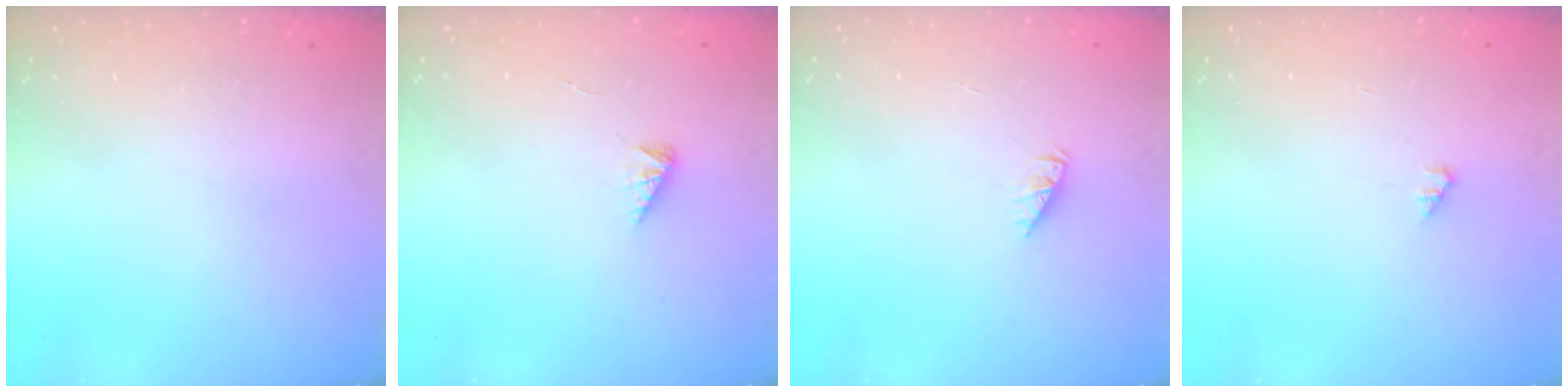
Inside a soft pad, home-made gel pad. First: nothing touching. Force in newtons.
{"total": 2.3, "press": 2.3, "slide": 0.4}
{"total": 2.3, "press": 2.3, "slide": 0.3}
{"total": 1.4, "press": 1.3, "slide": 0.1}